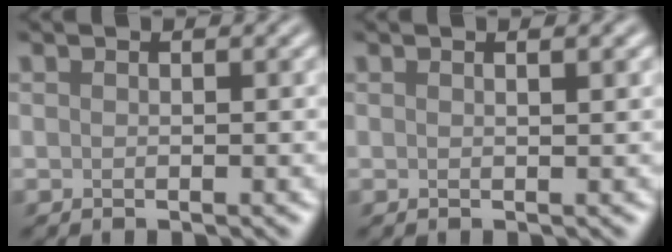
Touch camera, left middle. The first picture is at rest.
{"total": 2.3, "force": [1.1, 1.0, 1.7], "torque": [-0.003, 0.005, -0.008]}